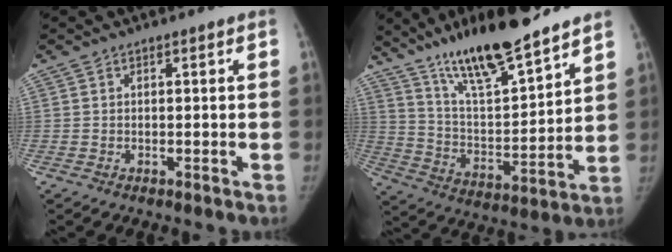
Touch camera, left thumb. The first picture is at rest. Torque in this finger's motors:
{"motor_torque": [0.50, 0.20, 1.42, -1.35, 0.07]}